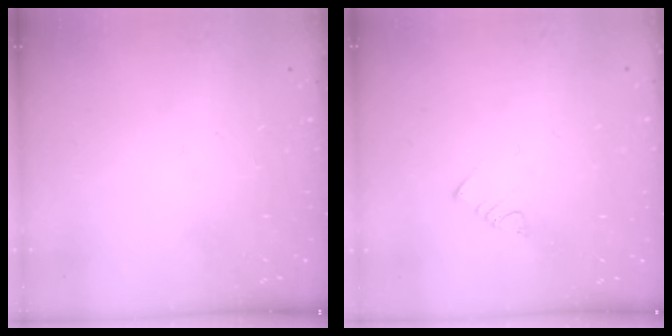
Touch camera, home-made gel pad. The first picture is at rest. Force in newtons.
{"total": 3.0, "press": 3.0, "slide": 0.2}